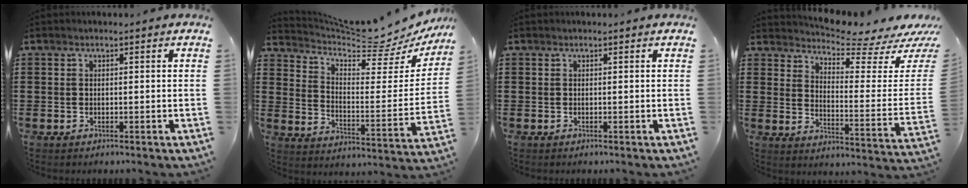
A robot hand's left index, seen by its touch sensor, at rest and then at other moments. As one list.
[{"total": 7.8, "force": [7.2, 0.9, 2.8], "torque": [-0.065, -0.065, 0.118]}, {"total": 0.0}, {"total": 5.0, "force": [4.5, 0.1, 2.1], "torque": [-0.050, -0.051, 0.071]}]